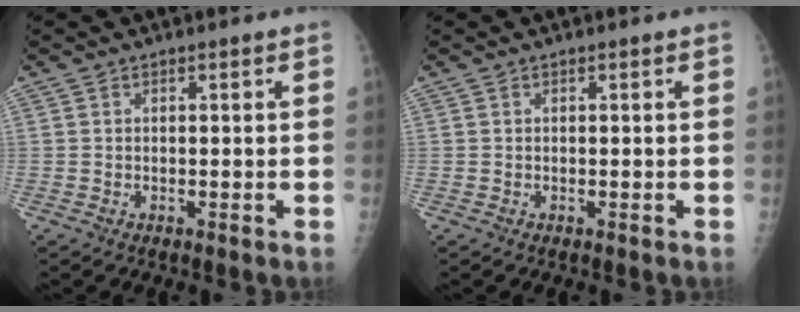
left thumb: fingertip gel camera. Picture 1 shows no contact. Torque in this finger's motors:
{"motor_torque": [0.00, 0.00, 0.00, 0.00, 0.00]}